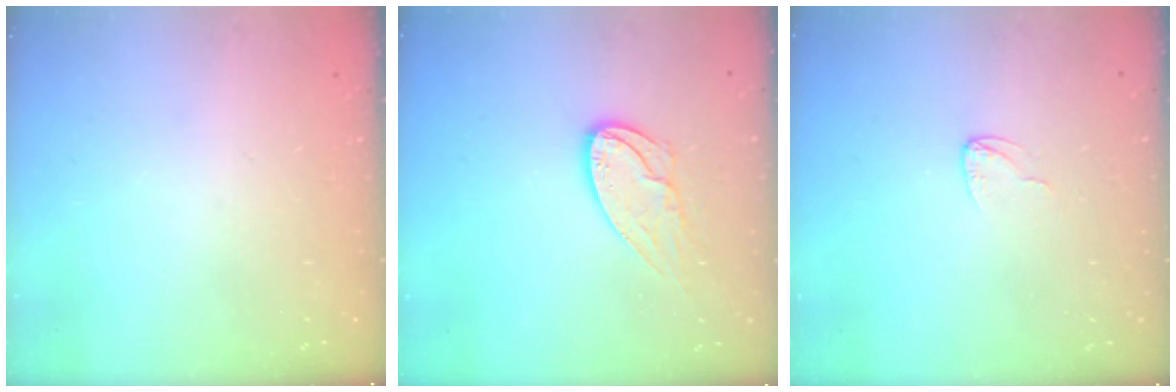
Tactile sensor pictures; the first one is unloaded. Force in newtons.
{"total": 11.2, "press": 11.1, "slide": 0.9}
{"total": 3.6, "press": 3.6, "slide": 0.3}